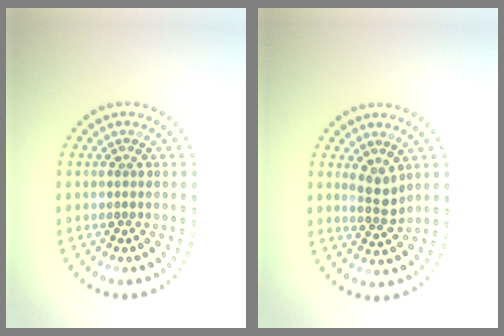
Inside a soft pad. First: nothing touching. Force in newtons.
{"total": 2.0, "press": 1.7, "slide": 1.1}